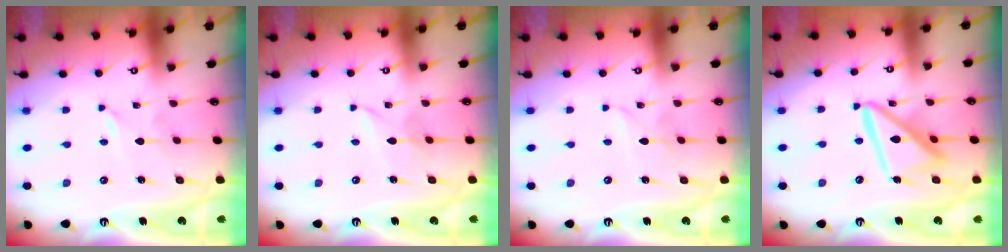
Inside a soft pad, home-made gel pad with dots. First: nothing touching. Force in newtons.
{"total": 2.3, "press": 2.3, "slide": 0.3}
{"total": 2.1, "press": 2.1, "slide": 0.2}
{"total": 14.6, "press": 14.6, "slide": 1.4}